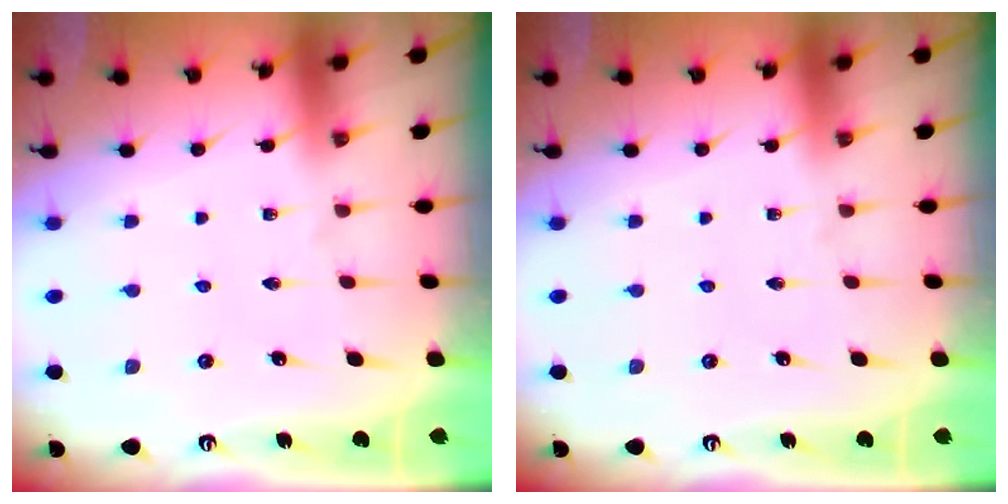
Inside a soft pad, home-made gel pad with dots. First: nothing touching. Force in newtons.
{"total": 0.0}